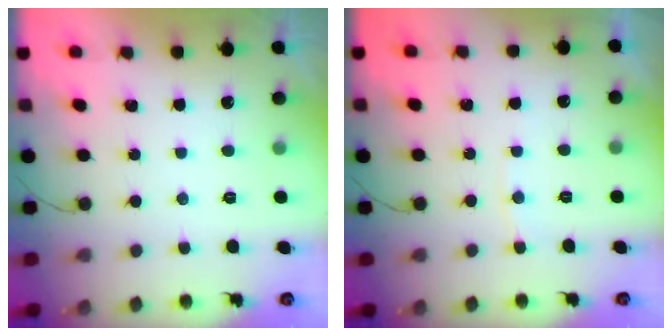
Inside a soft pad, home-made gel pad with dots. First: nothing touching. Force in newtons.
{"total": 3.2, "press": 3.2, "slide": 0.3}